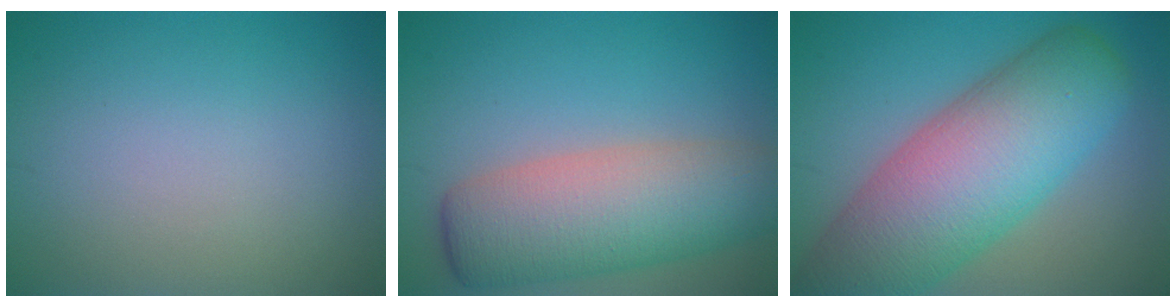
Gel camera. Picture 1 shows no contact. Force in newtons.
{"total": 9.0, "press": 9.0, "slide": 0.4}
{"total": 12.4, "press": 12.4, "slide": 0.7}